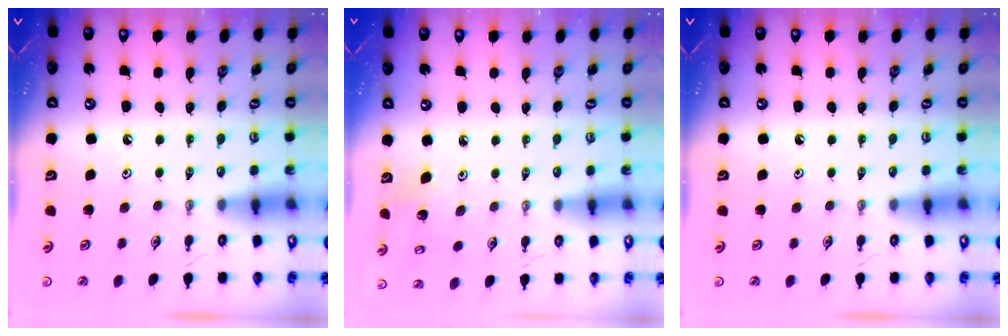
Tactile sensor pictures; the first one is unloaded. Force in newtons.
{"total": 3.6, "press": 3.4, "slide": 1.1}
{"total": 0.0}